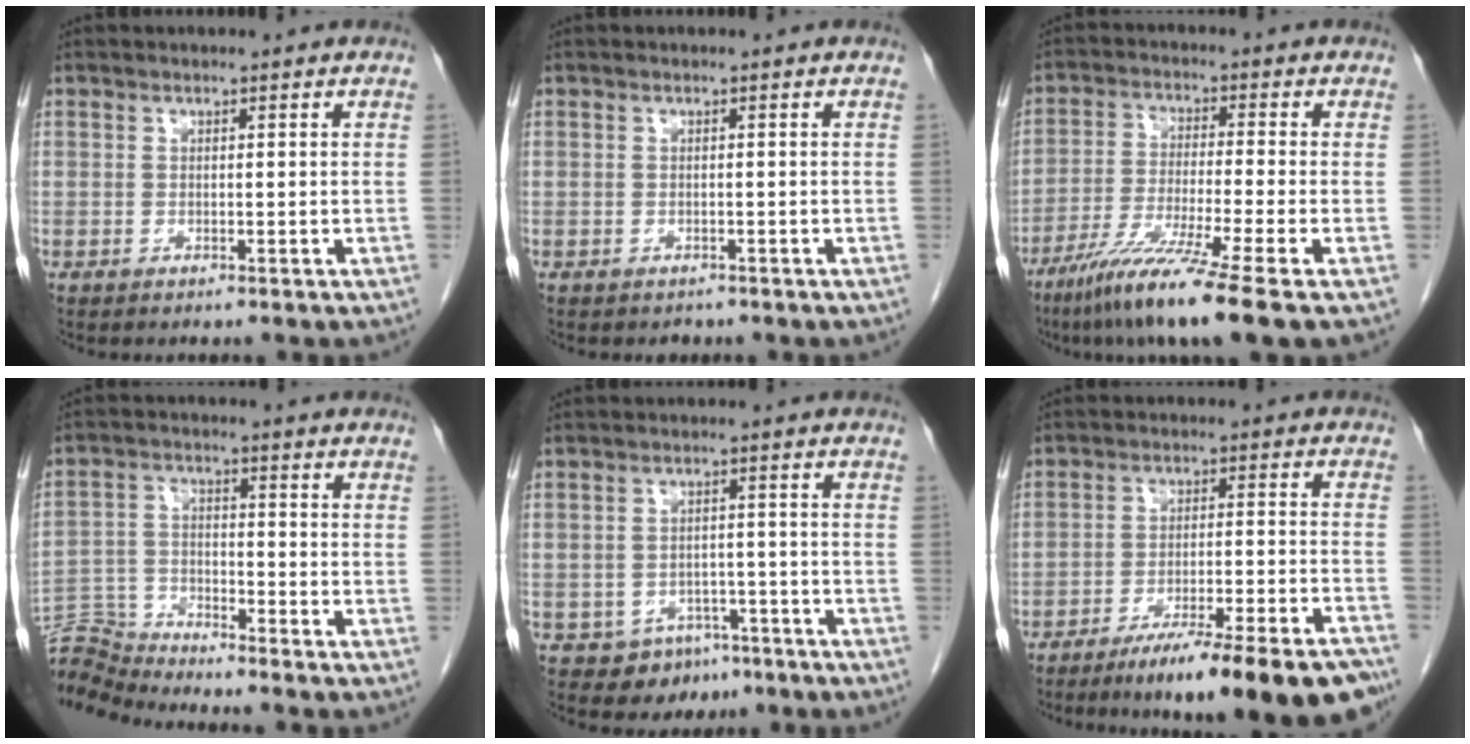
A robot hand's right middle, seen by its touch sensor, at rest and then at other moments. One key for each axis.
{"total": 1.0, "fx": -0.8, "fy": 0.6, "fz": 0.0, "tx": -0.009, "ty": -0.001, "tz": -0.012}
{"total": 11.8, "fx": -7.9, "fy": -1.9, "fz": 8.5, "tx": -0.161, "ty": -0.047, "tz": -0.140}
{"total": 7.3, "fx": -7.2, "fy": -1.4, "fz": -0.8, "tx": 0.010, "ty": 0.003, "tz": -0.138}
{"total": 5.9, "fx": -4.0, "fy": 4.1, "fz": 1.4, "tx": -0.012, "ty": 0.010, "tz": -0.048}
{"total": 19.6, "fx": -15.5, "fy": 1.3, "fz": 12.0, "tx": -0.117, "ty": -0.006, "tz": -0.226}